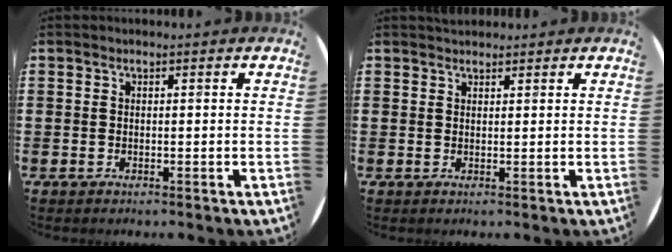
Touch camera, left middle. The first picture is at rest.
{"total": 1.0, "force": [1.0, 0.2, 0.0], "torque": [0.000, 0.001, 0.020]}